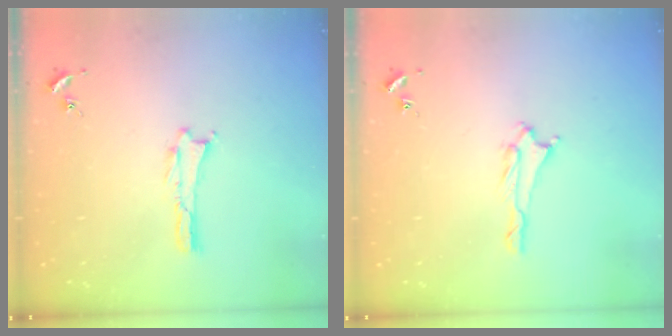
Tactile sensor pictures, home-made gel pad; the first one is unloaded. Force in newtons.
{"total": 1.6, "press": 1.6, "slide": 0.1}